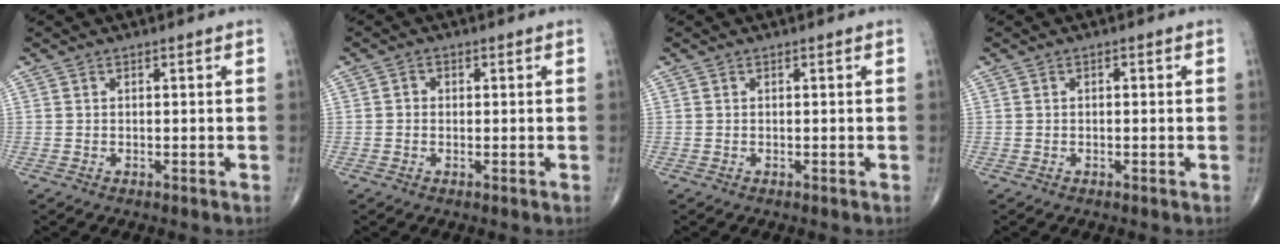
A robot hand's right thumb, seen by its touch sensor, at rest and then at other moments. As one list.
[{"total": 1.2, "force": [0.0, 1.1, 0.5], "torque": [-0.002, 0.004, -0.003]}, {"total": 0.0}, {"total": 0.8, "force": [0.1, 0.4, 0.7], "torque": [-0.011, 0.001, 0.001]}]